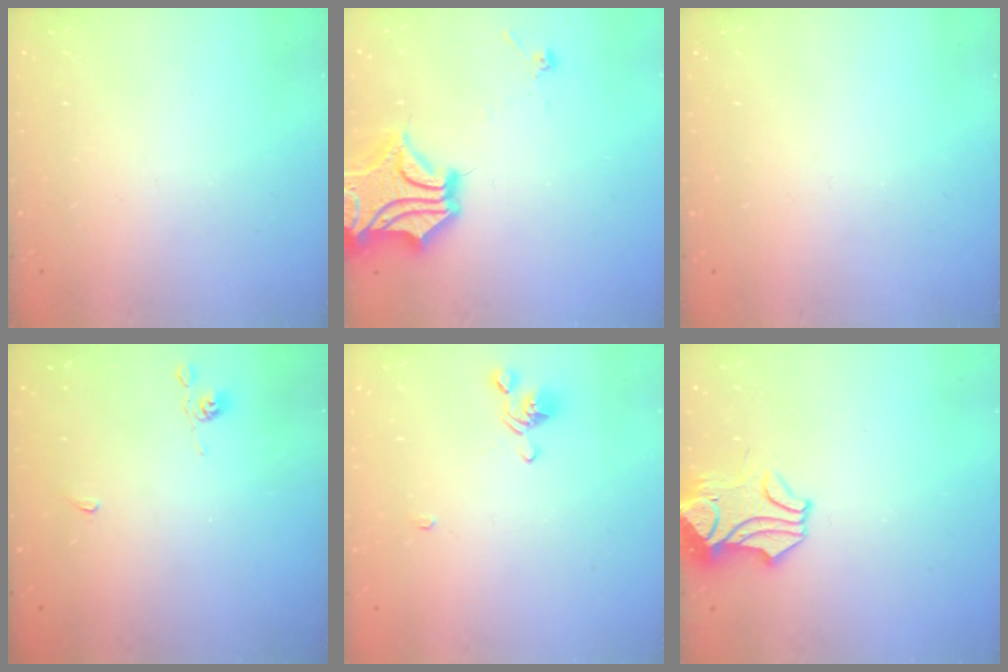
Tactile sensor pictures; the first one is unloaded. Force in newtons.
{"total": 5.4, "press": 5.0, "slide": 1.9}
{"total": 0.0}
{"total": 2.2, "press": 2.2, "slide": 0.5}
{"total": 1.0, "press": 0.9, "slide": 0.5}
{"total": 1.6, "press": 0.8, "slide": 1.3}